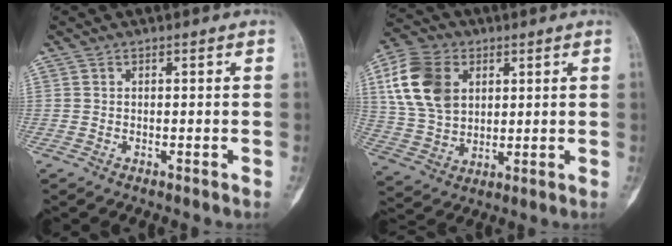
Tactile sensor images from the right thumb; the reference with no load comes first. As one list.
[{"total": 14.9, "force": [4.6, 10.7, 9.3], "torque": [-0.164, -0.005, 0.089]}]